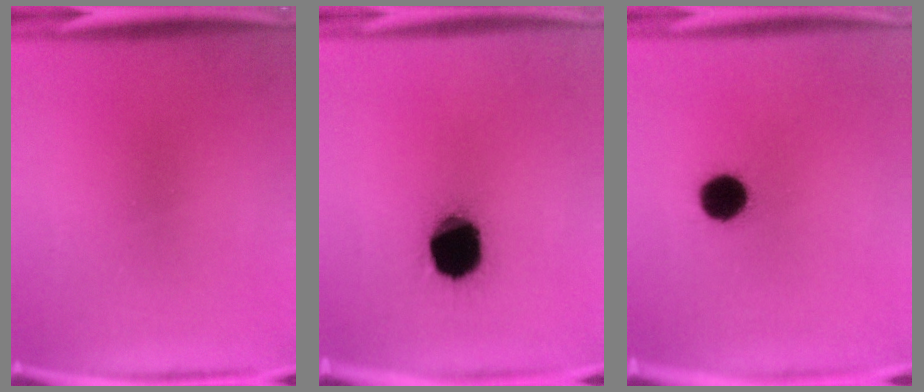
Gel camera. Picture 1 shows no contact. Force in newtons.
{"total": 16.5}
{"total": 8.6}